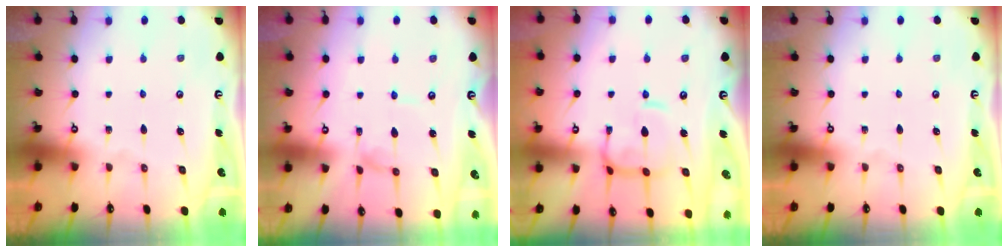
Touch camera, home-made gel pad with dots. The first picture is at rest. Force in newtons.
{"total": 0.0}
{"total": 7.3, "press": 7.2, "slide": 1.1}
{"total": 0.0}